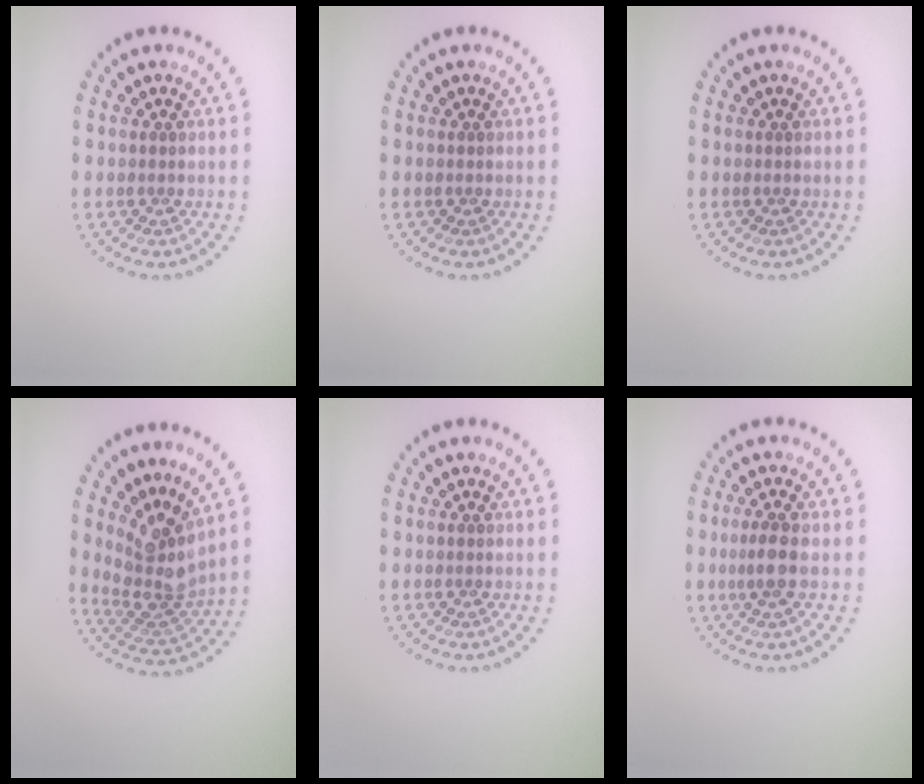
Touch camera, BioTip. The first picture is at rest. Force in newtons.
{"total": 0.0}
{"total": 0.0}
{"total": 4.3, "press": 3.1, "slide": 3.0}
{"total": 0.0}
{"total": 1.9, "press": 1.7, "slide": 0.9}